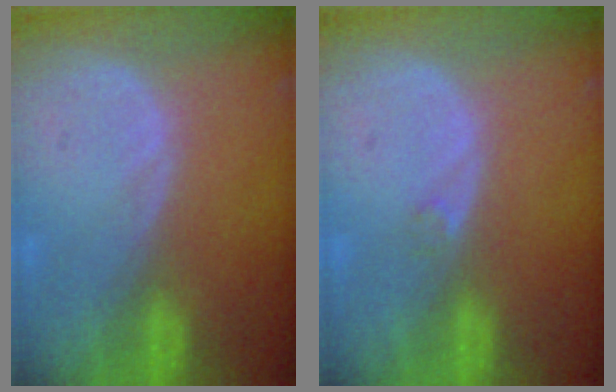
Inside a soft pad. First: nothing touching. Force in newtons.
{"total": 0.8, "press": 0.7, "slide": 0.4}